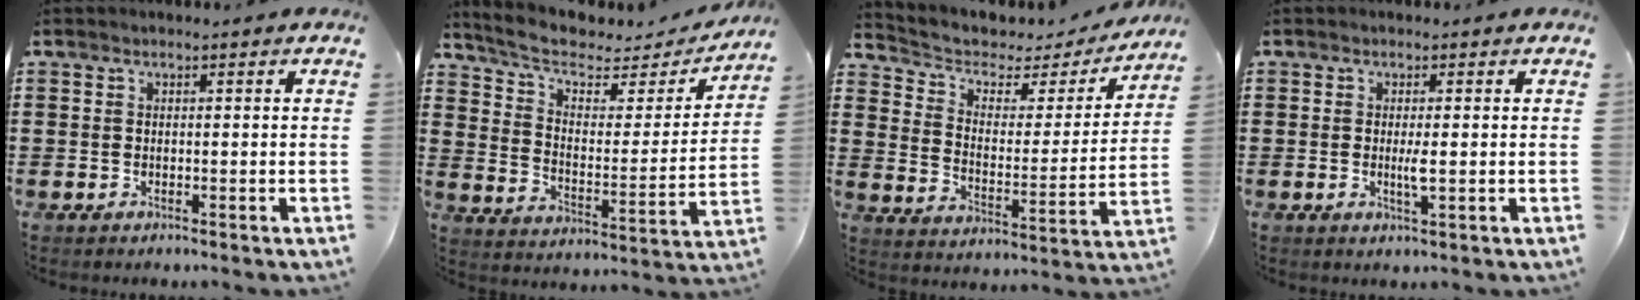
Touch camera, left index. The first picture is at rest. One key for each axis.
{"total": 5.9, "fx": 4.7, "fy": 2.0, "fz": 3.1, "tx": -0.083, "ty": -0.030, "tz": 0.078}
{"total": 3.7, "fx": 2.5, "fy": 2.3, "fz": 1.5, "tx": -0.048, "ty": -0.015, "tz": 0.035}
{"total": 2.1, "fx": 0.0, "fy": 0.1, "fz": 2.1, "tx": -0.039, "ty": -0.005, "tz": -0.001}